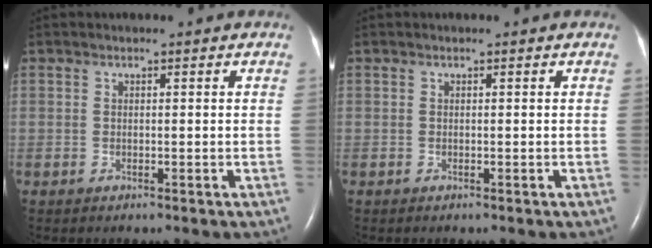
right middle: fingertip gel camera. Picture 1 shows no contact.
{"total": 0.0}